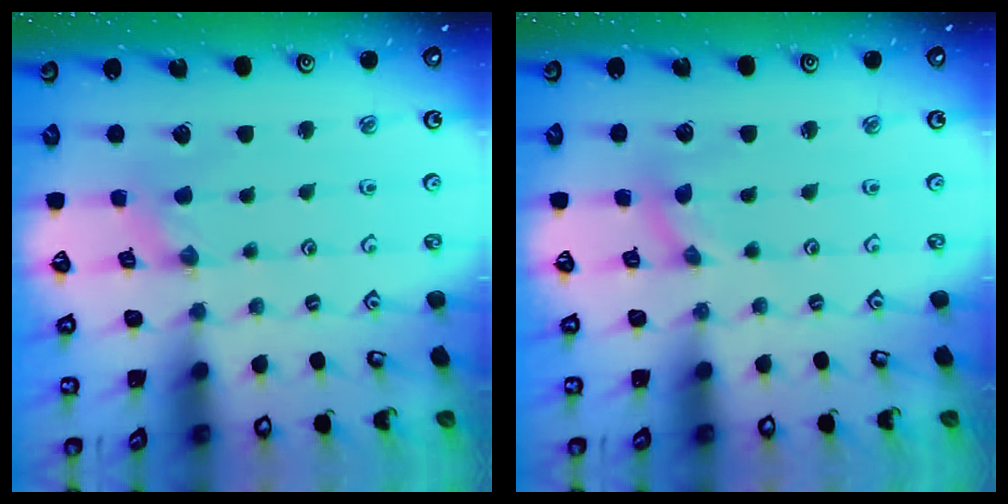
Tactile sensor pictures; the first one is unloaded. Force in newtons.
{"total": 0.5, "press": 0.5, "slide": 0.0}